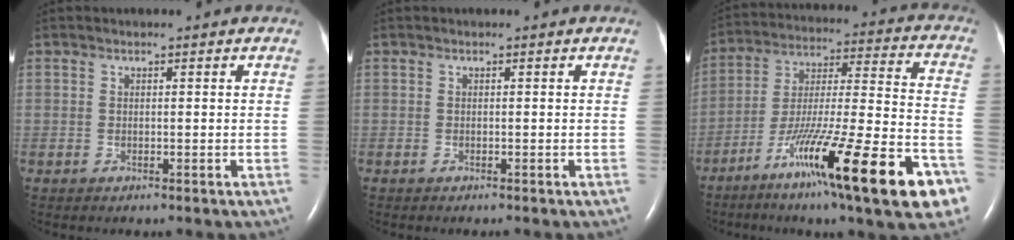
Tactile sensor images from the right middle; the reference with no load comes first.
{"total": 0.0}
{"total": 26.0, "force": [-14.0, 2.3, 21.8], "torque": [-0.290, -0.030, -0.228]}